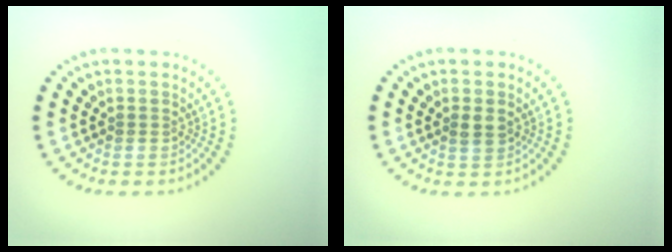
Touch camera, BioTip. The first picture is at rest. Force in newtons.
{"total": 1.3, "press": 1.2, "slide": 0.4}